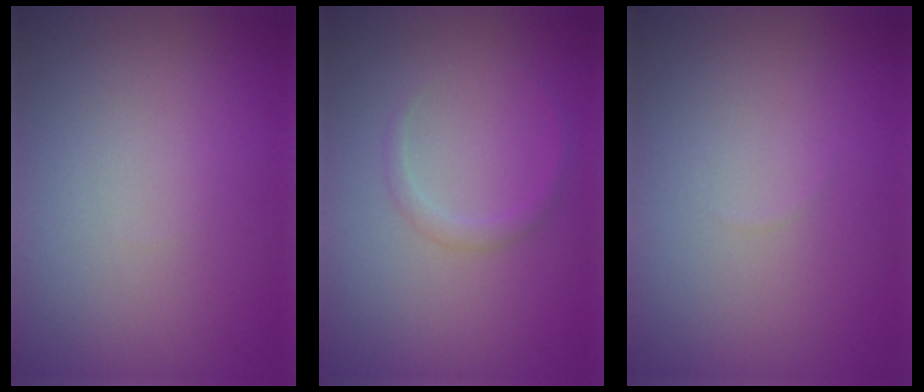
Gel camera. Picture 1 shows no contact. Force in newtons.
{"total": 1.0, "press": 1.0, "slide": 0.1}
{"total": 0.0}